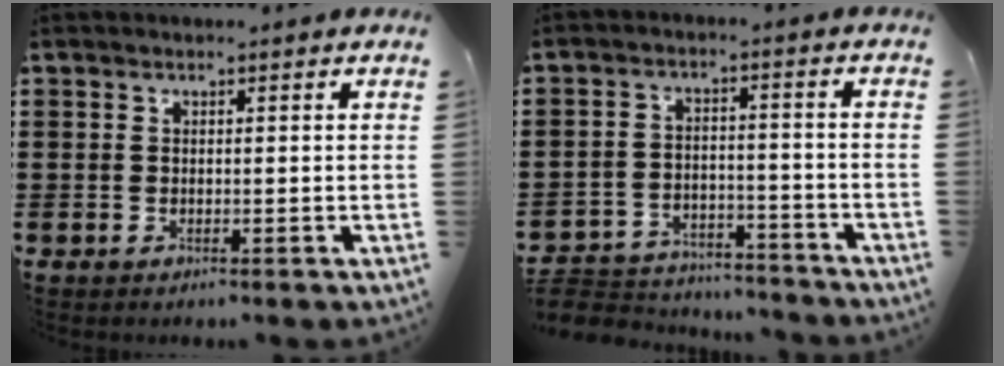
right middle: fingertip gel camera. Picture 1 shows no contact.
{"total": 4.7, "force": [-4.6, 0.9, 0.1], "torque": [-0.011, 0.008, -0.097]}